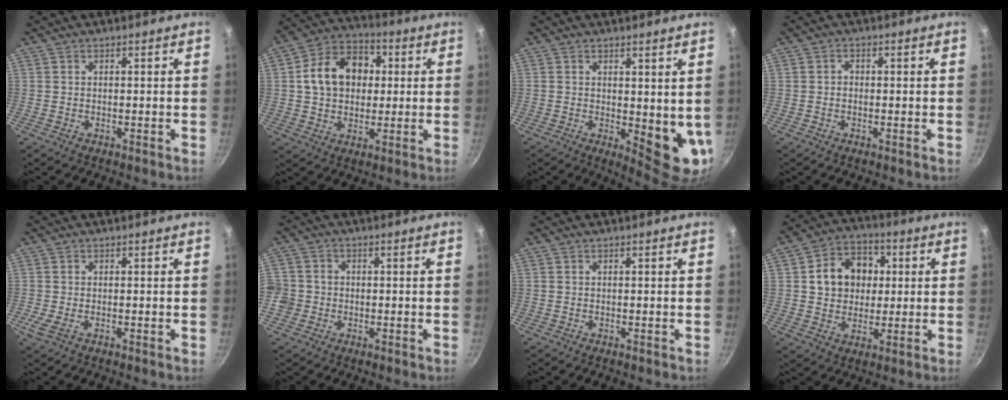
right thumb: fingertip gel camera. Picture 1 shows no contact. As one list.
[{"total": 14.1, "force": [2.0, 10.8, 8.8], "torque": [-0.119, 0.025, 0.020]}, {"total": 8.0, "force": [1.2, 3.5, 7.2], "torque": [-0.078, -0.022, 0.024]}, {"total": 1.1, "force": [-0.3, 0.9, 0.5], "torque": [-0.008, 0.005, -0.006]}, {"total": 2.8, "force": [-0.7, 1.3, 2.4], "torque": [-0.051, -0.006, -0.014]}, {"total": 5.0, "force": [-1.4, 4.6, 1.5], "torque": [-0.018, 0.018, -0.028]}, {"total": 0.0}, {"total": 12.2, "force": [2.1, 10.0, 6.6], "torque": [-0.073, 0.013, 0.027]}]